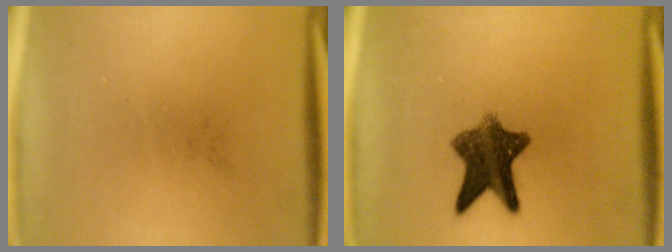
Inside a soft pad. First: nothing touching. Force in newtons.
{"total": 9.2}